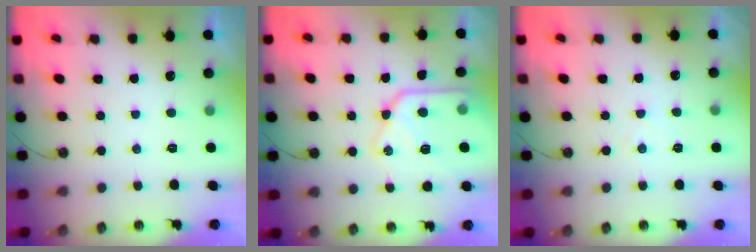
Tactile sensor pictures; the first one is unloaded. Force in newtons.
{"total": 17.2, "press": 17.1, "slide": 1.6}
{"total": 3.9, "press": 3.8, "slide": 0.7}